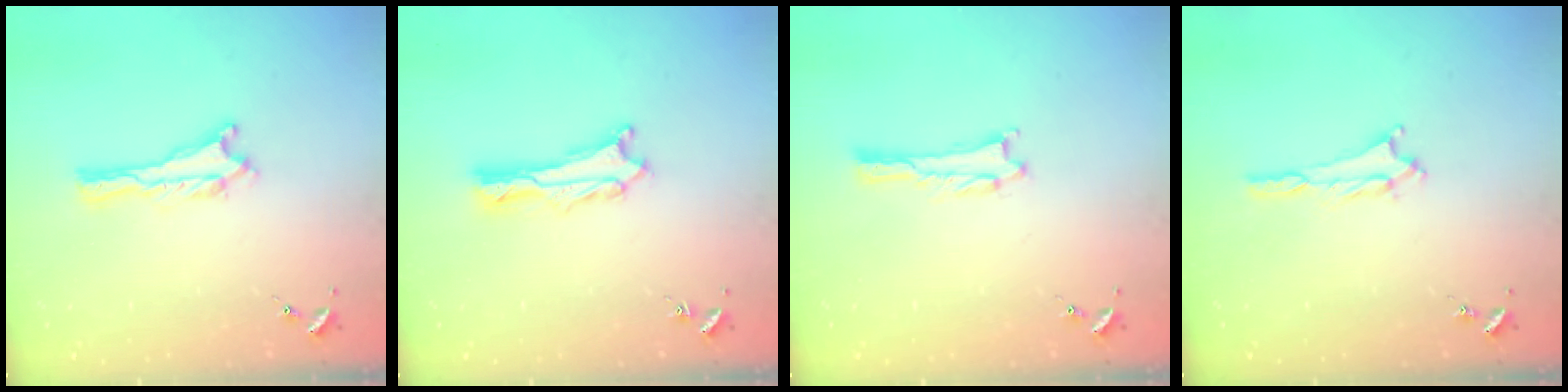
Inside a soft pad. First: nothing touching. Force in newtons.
{"total": 1.5, "press": 1.4, "slide": 0.2}
{"total": 1.0, "press": 1.0, "slide": 0.1}
{"total": 1.3, "press": 1.3, "slide": 0.2}